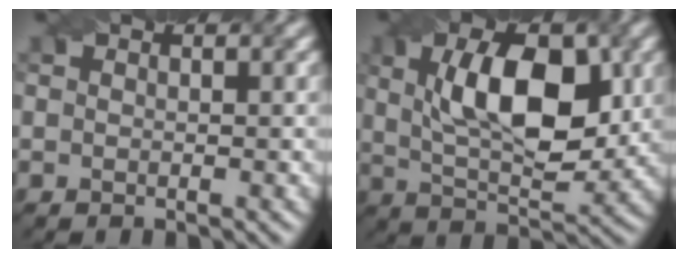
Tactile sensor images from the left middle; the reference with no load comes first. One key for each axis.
{"total": 9.5, "fx": 1.4, "fy": 4.4, "fz": 8.4, "tx": -0.131, "ty": 0.015, "tz": 0.028}